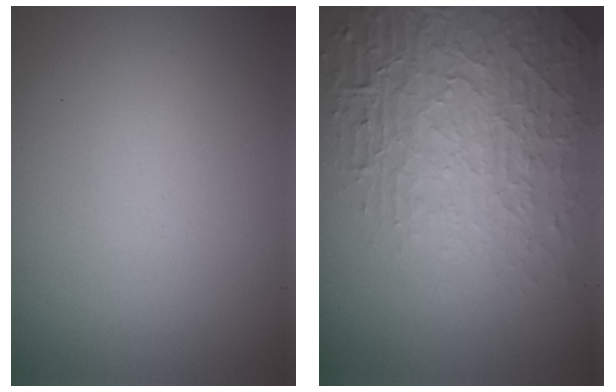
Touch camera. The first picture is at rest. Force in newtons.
{"total": 7.8, "press": 5.5, "slide": 5.5}